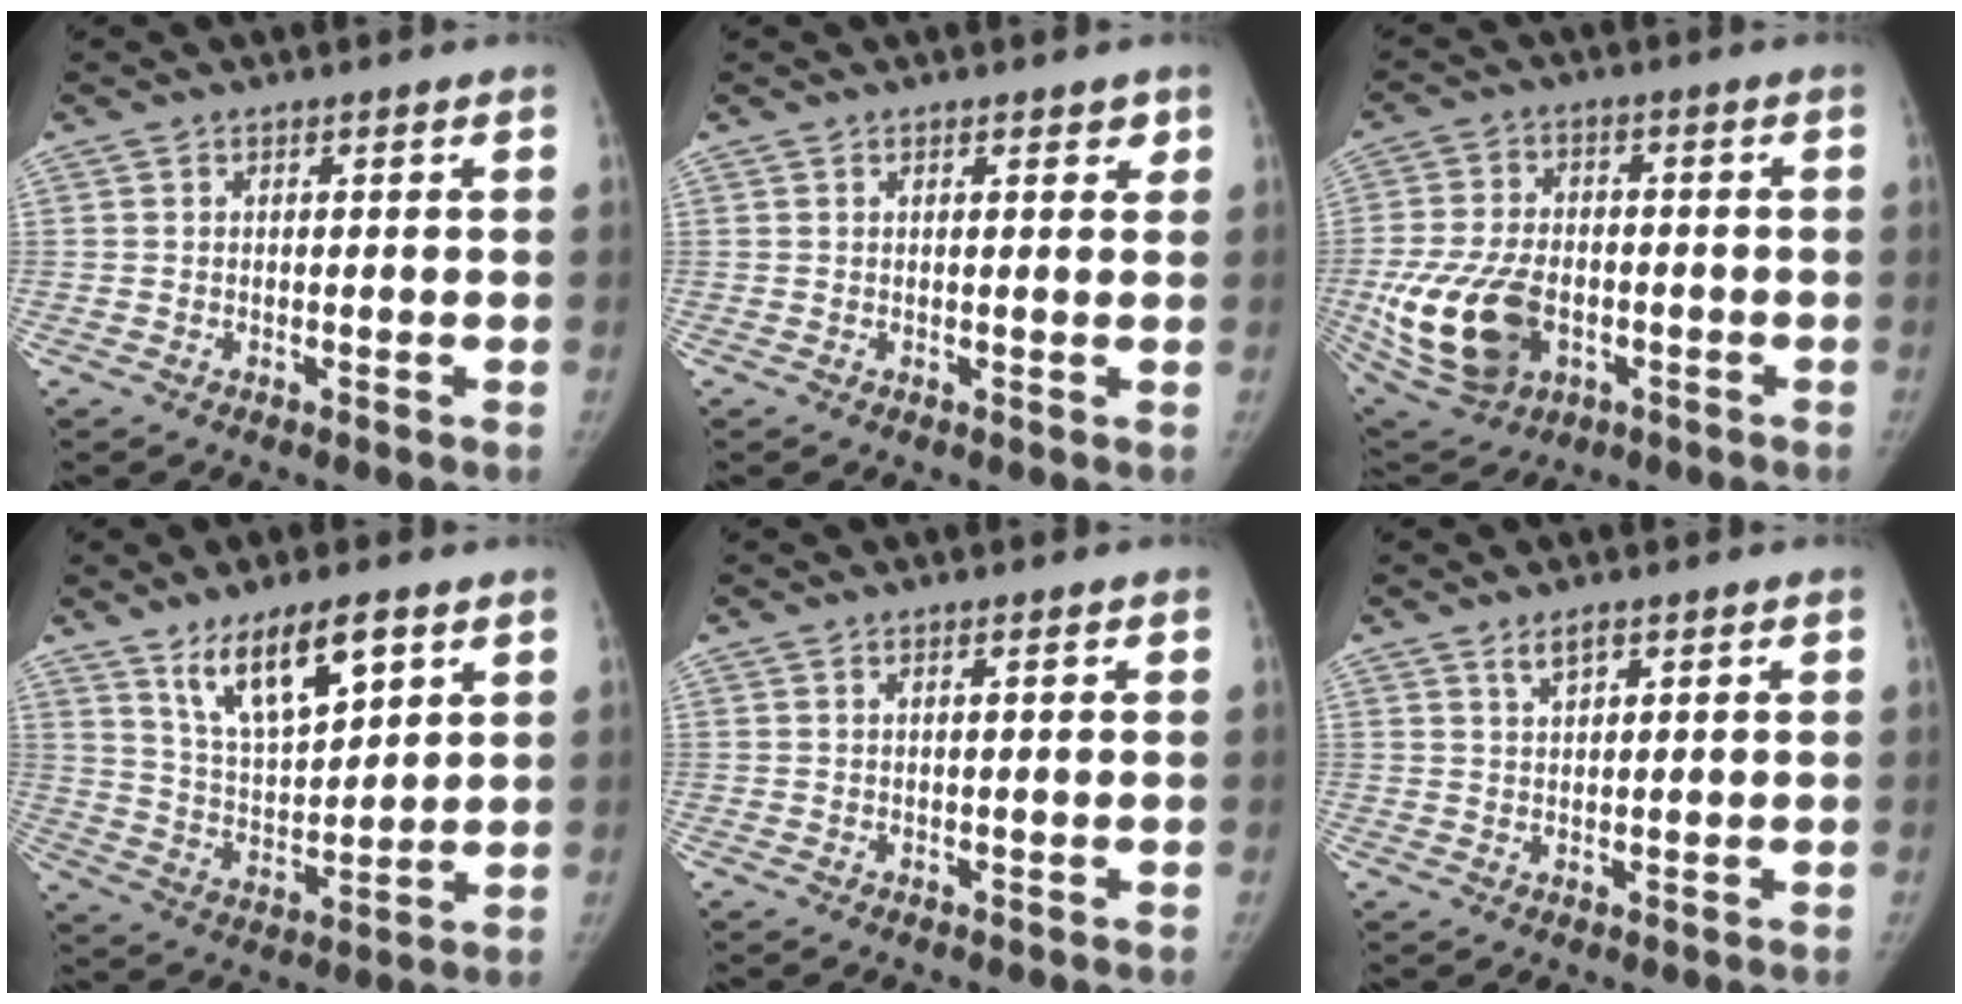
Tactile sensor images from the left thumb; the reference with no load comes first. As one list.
[{"total": 1.7, "force": [1.0, 0.7, 1.2], "torque": [-0.007, -0.003, 0.010]}, {"total": 17.1, "force": [-4.0, 11.5, 12.0], "torque": [-0.234, 0.004, -0.055]}, {"total": 13.1, "force": [7.6, 4.8, 9.6], "torque": [-0.144, -0.041, 0.146]}, {"total": 1.1, "force": [0.5, 0.1, 1.0], "torque": [-0.017, 0.002, 0.008]}, {"total": 2.5, "force": [1.7, 0.9, 1.6], "torque": [-0.027, -0.007, 0.036]}]